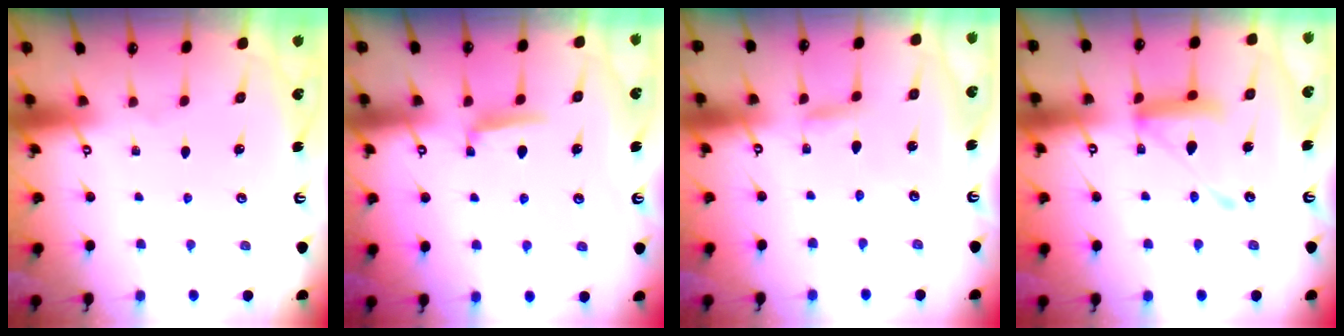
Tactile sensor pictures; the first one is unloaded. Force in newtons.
{"total": 5.4, "press": 5.3, "slide": 0.9}
{"total": 2.4, "press": 2.4, "slide": 0.2}
{"total": 13.7, "press": 13.7, "slide": 1.3}